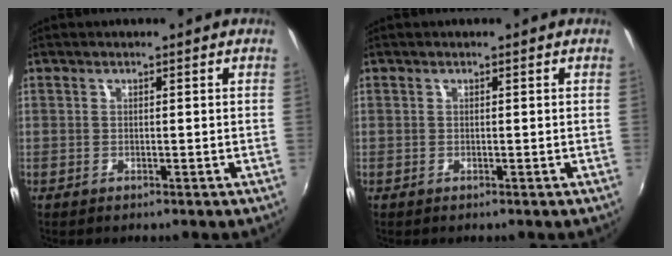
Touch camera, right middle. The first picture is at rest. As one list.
[{"total": 0.0}]